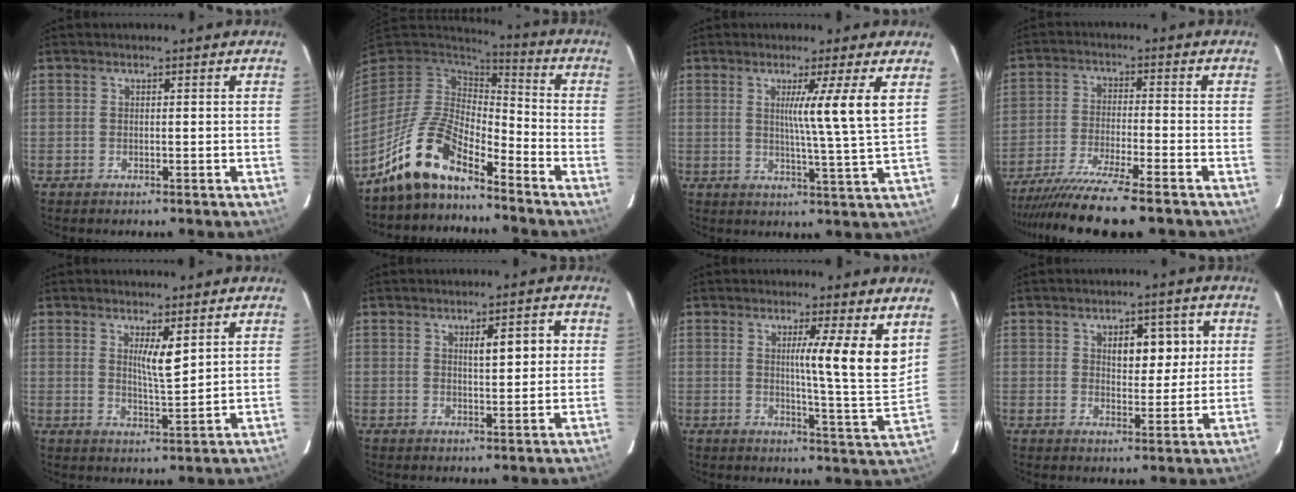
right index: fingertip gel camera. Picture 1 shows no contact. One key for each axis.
{"total": 11.2, "fx": -8.7, "fy": 3.5, "fz": 6.2, "tx": -0.133, "ty": 0.024, "tz": -0.167}
{"total": 7.7, "fx": 2.6, "fy": -2.6, "fz": 6.8, "tx": -0.112, "ty": -0.018, "tz": 0.044}
{"total": 13.5, "fx": -11.3, "fy": -0.6, "fz": 7.3, "tx": -0.115, "ty": -0.035, "tz": -0.183}
{"total": 4.1, "fx": 2.0, "fy": 0.4, "fz": 3.6, "tx": -0.064, "ty": -0.011, "tz": 0.038}
{"total": 4.6, "fx": 1.3, "fy": 1.2, "fz": 4.3, "tx": -0.066, "ty": 0.008, "tz": 0.021}
{"total": 9.0, "fx": 3.8, "fy": -0.9, "fz": 8.1, "tx": -0.108, "ty": -0.014, "tz": 0.053}
{"total": 6.3, "fx": 2.0, "fy": 3.2, "fz": 5.1, "tx": -0.065, "ty": 0.009, "tz": 0.033}